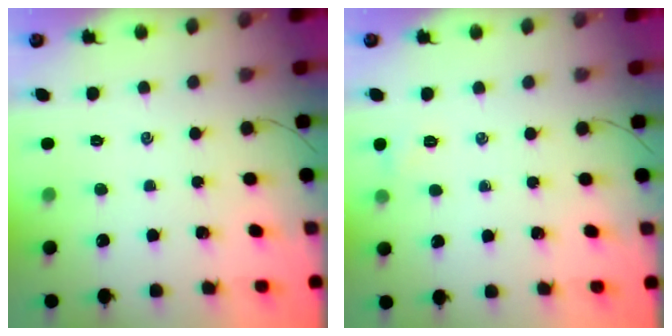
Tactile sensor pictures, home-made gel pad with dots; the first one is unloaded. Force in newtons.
{"total": 3.2, "press": 3.1, "slide": 0.9}